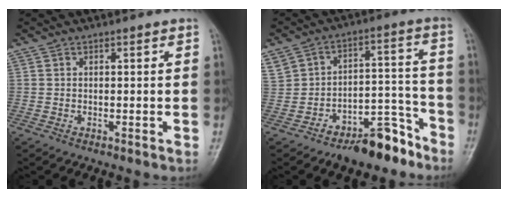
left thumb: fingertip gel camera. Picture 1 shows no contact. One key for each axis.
{"total": 12.5, "fx": -7.7, "fy": 7.2, "fz": 6.7, "tx": -0.061, "ty": 0.095, "tz": -0.115}